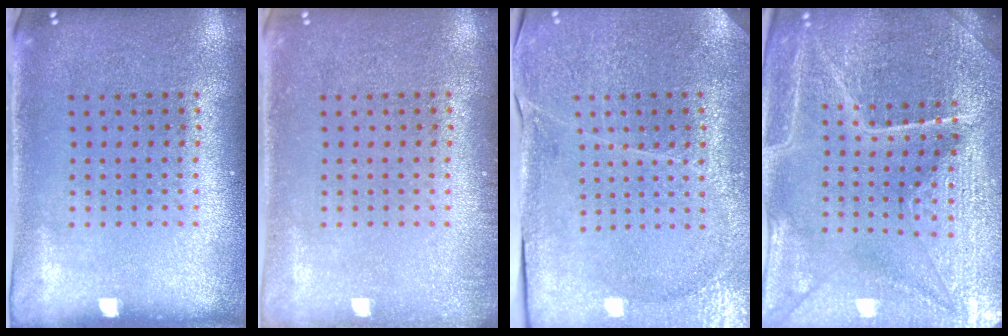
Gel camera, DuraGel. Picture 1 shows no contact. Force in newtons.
{"total": 0.8, "press": 0.8, "slide": 0.0}
{"total": 3.5, "press": 3.4, "slide": 0.8}
{"total": 5.2, "press": 4.9, "slide": 1.9}